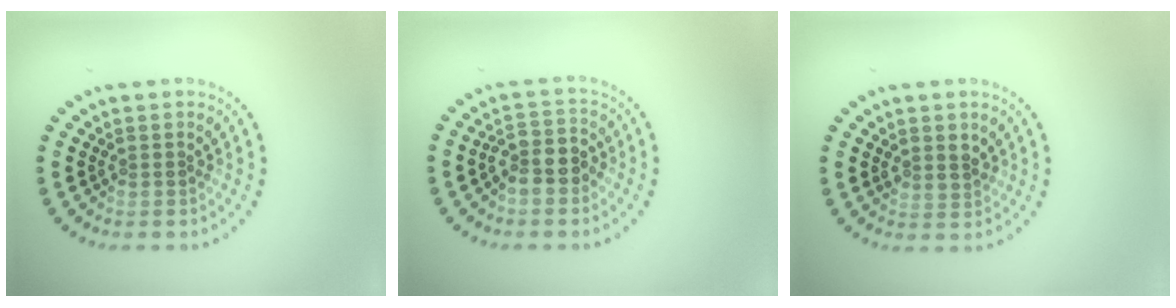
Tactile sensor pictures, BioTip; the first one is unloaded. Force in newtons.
{"total": 2.8, "press": 2.5, "slide": 1.1}
{"total": 1.2, "press": 1.0, "slide": 0.7}